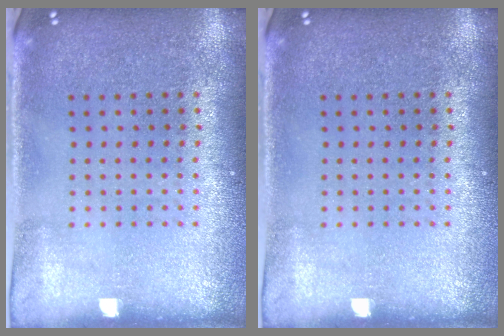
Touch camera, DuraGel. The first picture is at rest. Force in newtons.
{"total": 0.0}